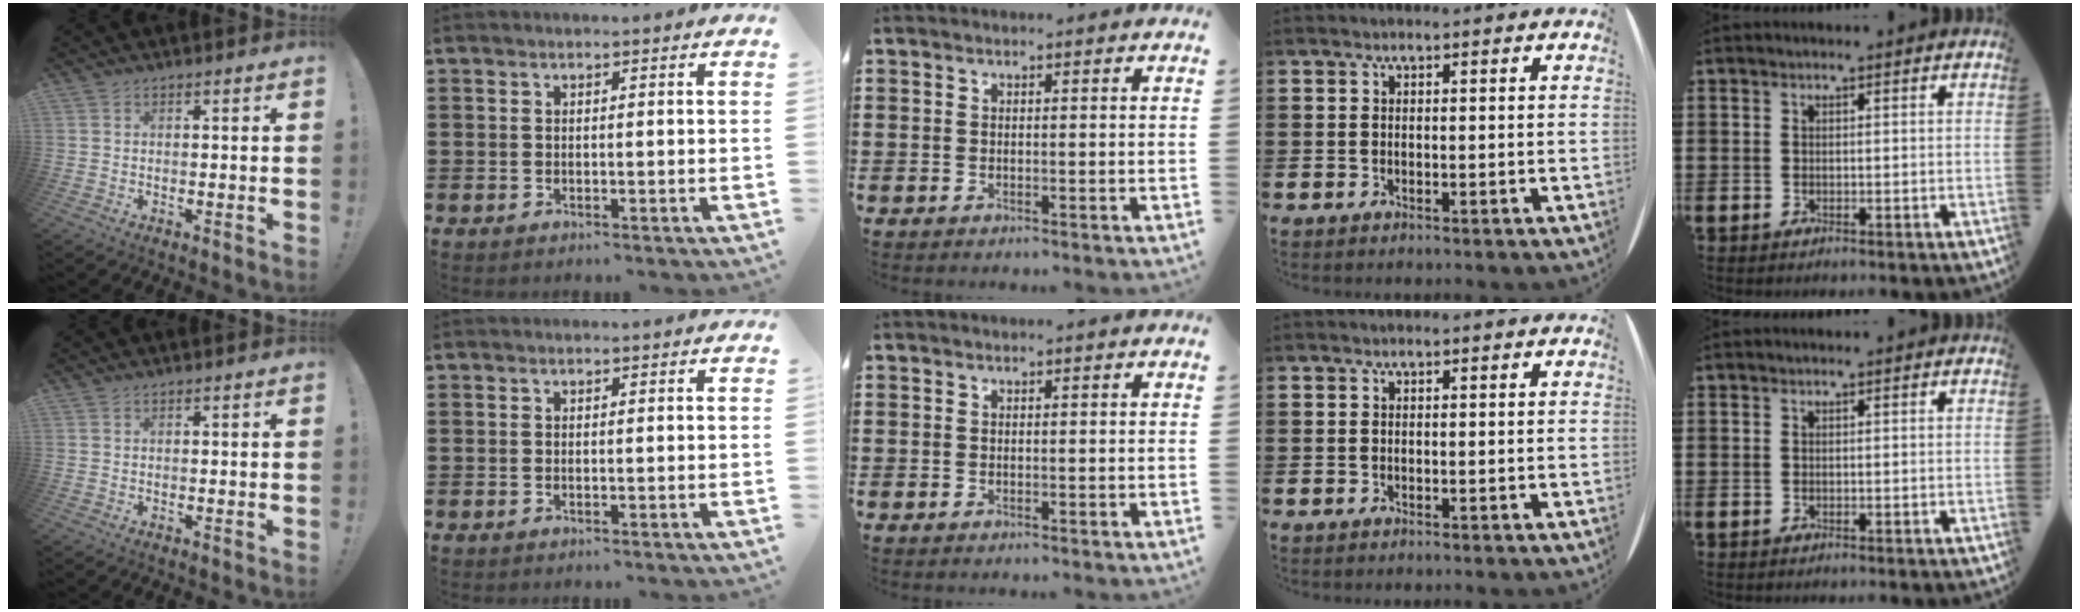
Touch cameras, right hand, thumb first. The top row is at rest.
{}